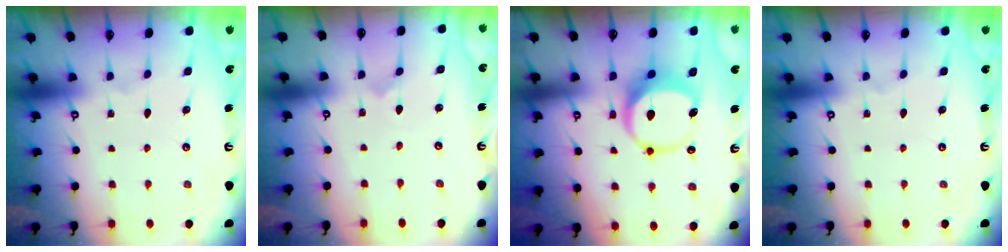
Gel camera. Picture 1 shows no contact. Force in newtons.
{"total": 0.0}
{"total": 9.4, "press": 9.3, "slide": 1.4}
{"total": 0.0}